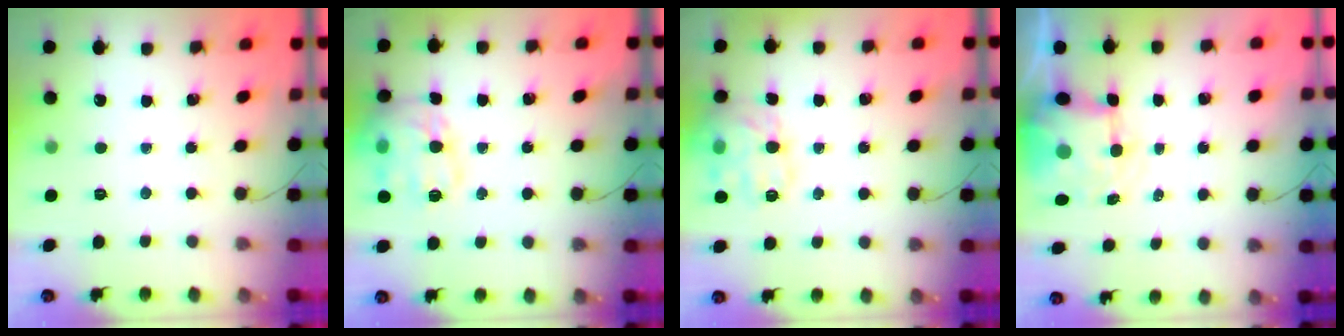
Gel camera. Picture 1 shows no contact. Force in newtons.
{"total": 17.3, "press": 17.3, "slide": 1.4}
{"total": 12.8, "press": 12.8, "slide": 1.1}
{"total": 7.8, "press": 7.4, "slide": 2.2}